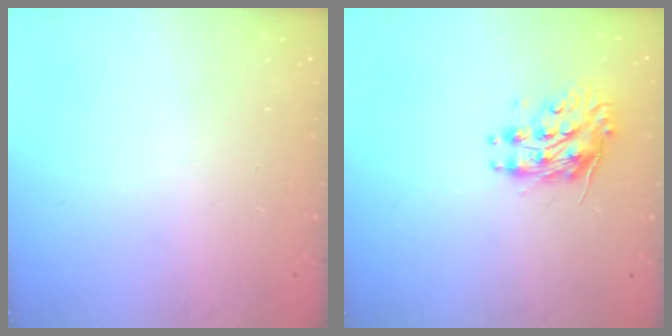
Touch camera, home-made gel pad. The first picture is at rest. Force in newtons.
{"total": 9.2, "press": 9.2, "slide": 0.2}